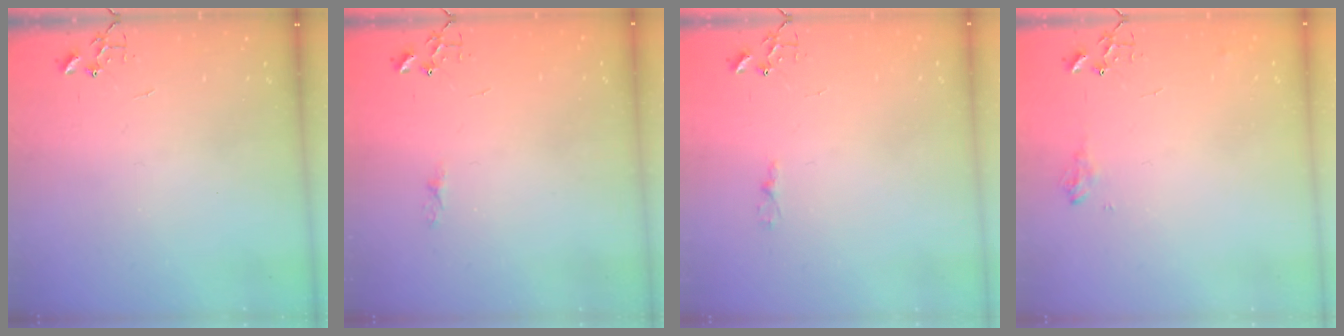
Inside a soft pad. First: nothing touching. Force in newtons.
{"total": 3.6, "press": 3.5, "slide": 0.5}
{"total": 3.1, "press": 3.1, "slide": 0.3}
{"total": 7.7, "press": 7.7, "slide": 0.9}